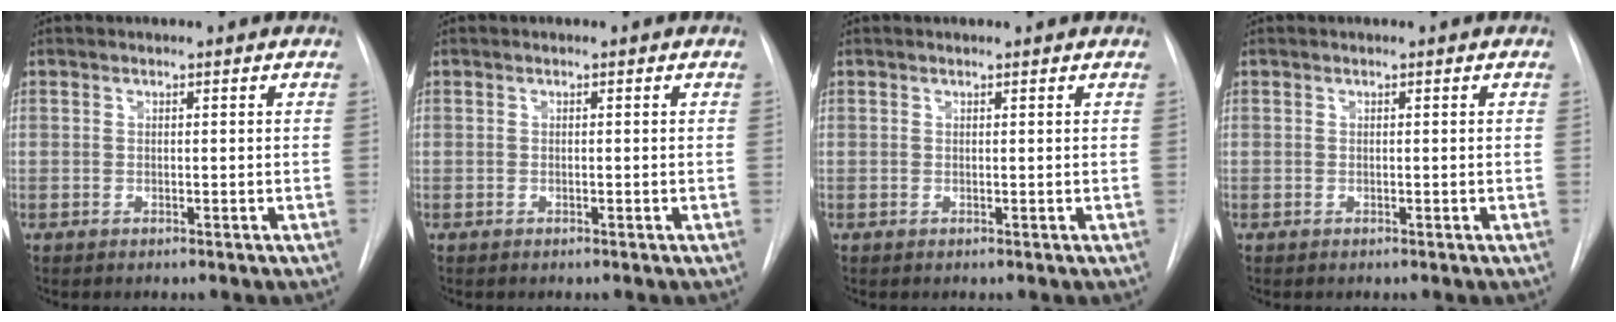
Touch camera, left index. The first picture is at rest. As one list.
[{"total": 0.0}, {"total": 1.2, "force": [1.2, 0.2, 0.2], "torque": [-0.009, 0.012, 0.014]}, {"total": 0.0}]